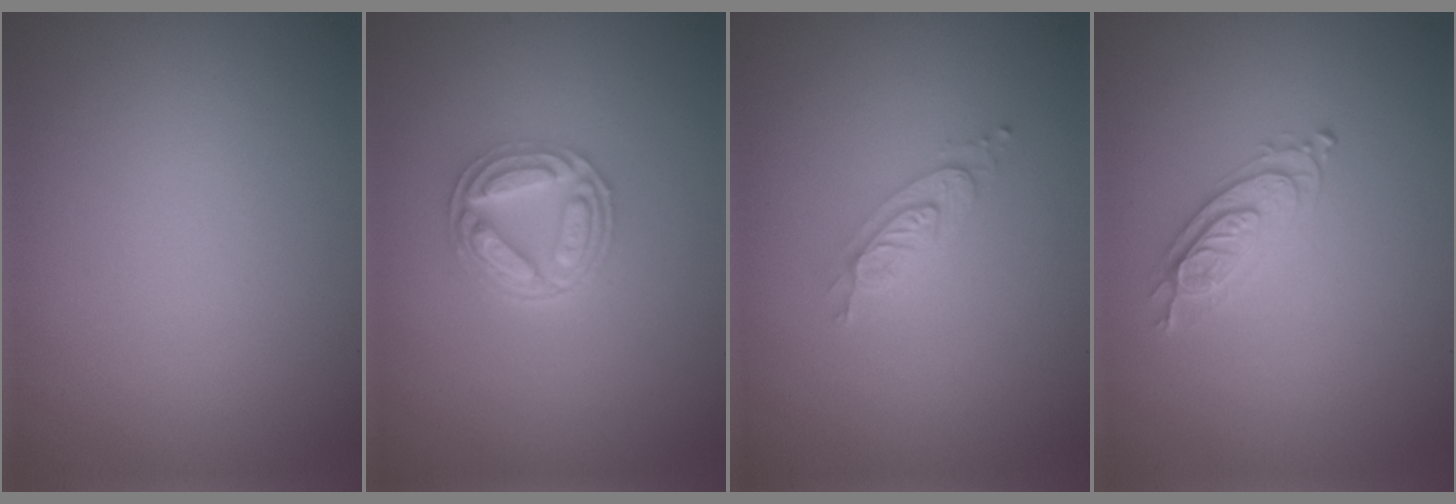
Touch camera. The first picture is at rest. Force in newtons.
{"total": 4.5, "press": 3.7, "slide": 2.6}
{"total": 2.2, "press": 2.2, "slide": 0.3}
{"total": 2.2, "press": 2.1, "slide": 0.6}